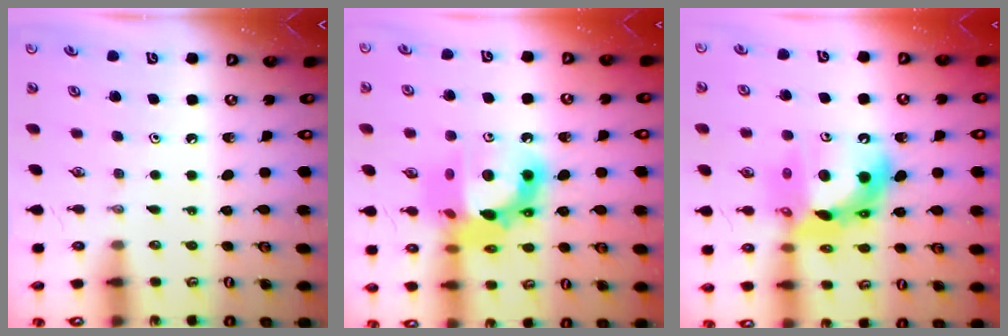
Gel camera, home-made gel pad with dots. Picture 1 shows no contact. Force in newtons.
{"total": 16.7, "press": 16.6, "slide": 1.4}
{"total": 16.6, "press": 16.5, "slide": 1.6}